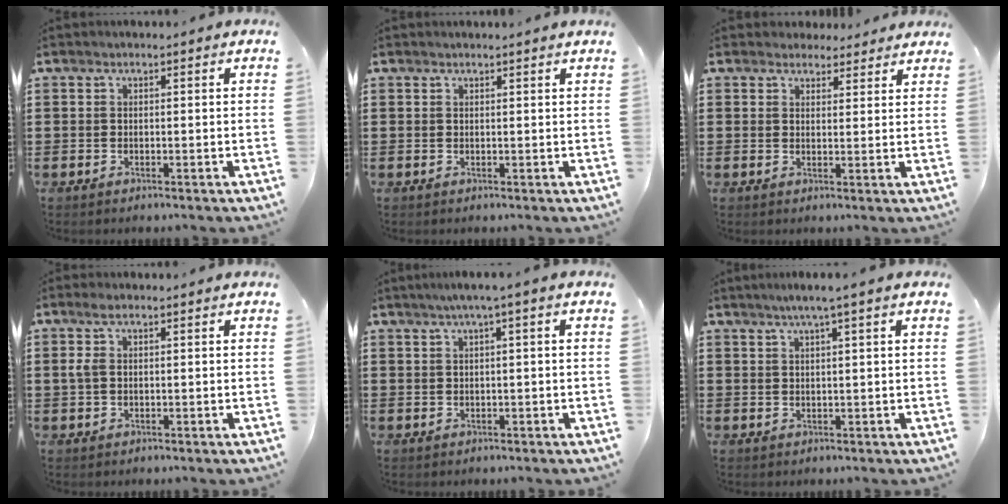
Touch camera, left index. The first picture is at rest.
{"total": 0.8, "force": [0.7, -0.2, 0.4], "torque": [-0.007, -0.003, 0.014]}
{"total": 3.1, "force": [2.8, 1.4, 0.3], "torque": [-0.007, -0.004, 0.053]}
{"total": 2.9, "force": [0.3, 1.3, 2.5], "torque": [-0.068, 0.002, -0.001]}
{"total": 1.9, "force": [0.0, -0.1, 1.9], "torque": [-0.033, -0.002, -0.003]}
{"total": 2.0, "force": [0.9, -0.3, 1.8], "torque": [-0.034, -0.002, 0.014]}